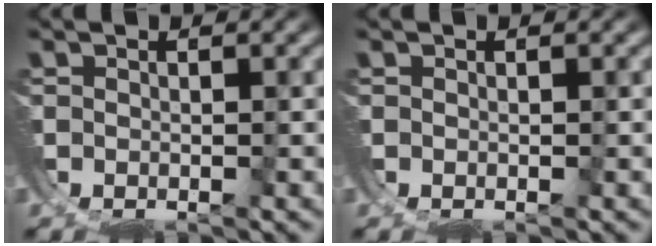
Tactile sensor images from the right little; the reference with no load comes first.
{"total": 0.0}